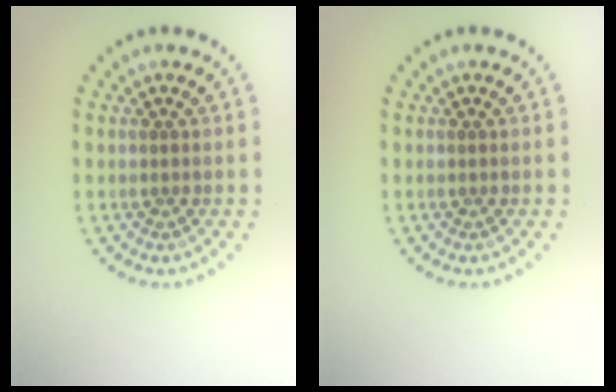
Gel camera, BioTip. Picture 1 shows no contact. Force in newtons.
{"total": 0.0}